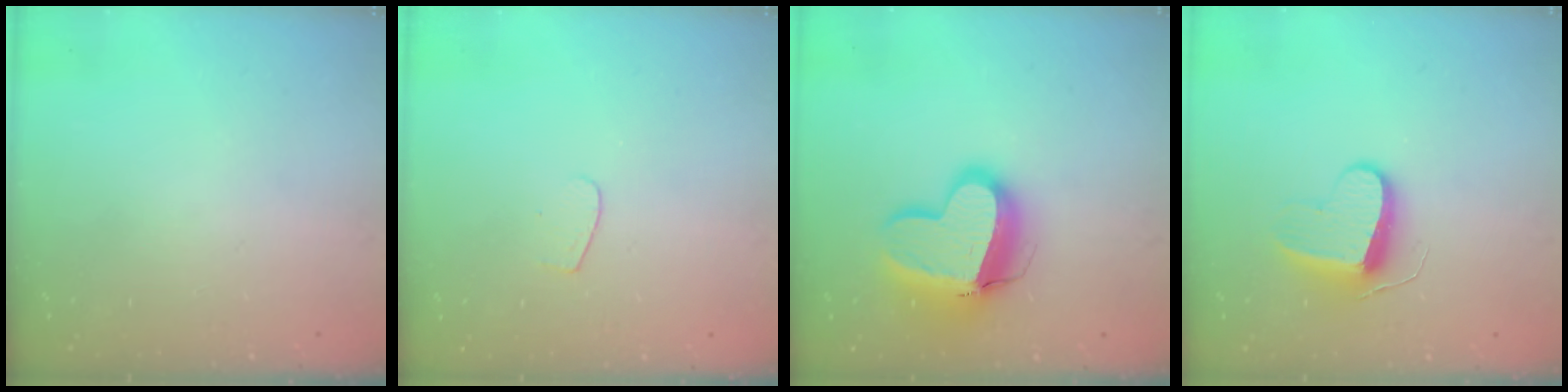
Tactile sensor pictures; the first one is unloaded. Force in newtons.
{"total": 4.0, "press": 4.0, "slide": 0.4}
{"total": 15.5, "press": 15.3, "slide": 2.2}
{"total": 9.2, "press": 9.2, "slide": 0.4}